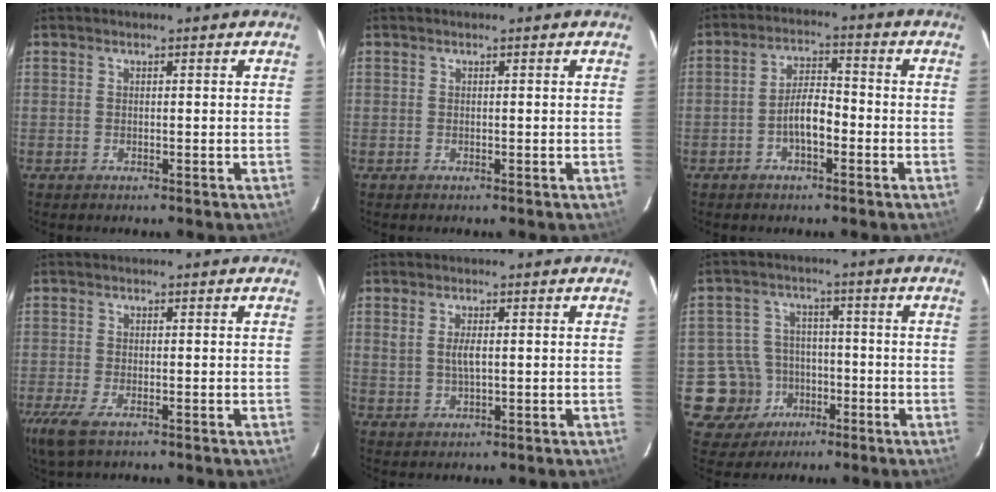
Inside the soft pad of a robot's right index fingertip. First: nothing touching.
{"total": 0.0}
{"total": 5.4, "force": [-2.3, 2.0, 4.4], "torque": [-0.089, 0.015, -0.038]}
{"total": 5.8, "force": [-3.3, 2.2, 4.2], "torque": [-0.100, -0.021, -0.062]}
{"total": 3.0, "force": [0.6, 1.4, 2.6], "torque": [-0.047, 0.001, 0.014]}
{"total": 10.0, "force": [-3.5, 9.3, 0.8], "torque": [-0.044, 0.030, -0.045]}